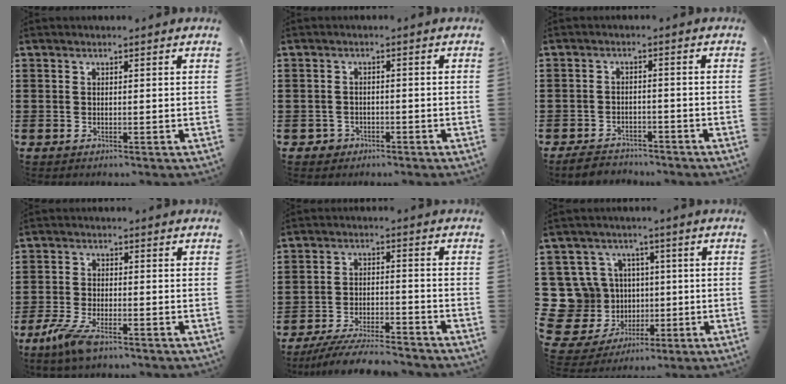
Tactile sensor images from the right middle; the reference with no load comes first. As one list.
[{"total": 1.5, "force": [-1.2, 0.9, 0.1], "torque": [-0.007, 0.001, -0.027]}, {"total": 2.9, "force": [-2.8, 0.7, 0.1], "torque": [-0.008, 0.002, -0.060]}, {"total": 5.4, "force": [-3.4, 1.5, 3.9], "torque": [-0.103, -0.013, -0.071]}, {"total": 6.5, "force": [-6.1, 0.5, 2.2], "torque": [-0.043, -0.002, -0.117]}, {"total": 12.0, "force": [1.1, 11.3, 4.0], "torque": [-0.148, 0.002, 0.031]}]